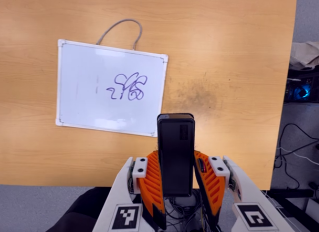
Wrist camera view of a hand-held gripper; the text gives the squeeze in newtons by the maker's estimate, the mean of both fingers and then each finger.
{"total": 4.6, "left": 3.2, "right": 6.0}